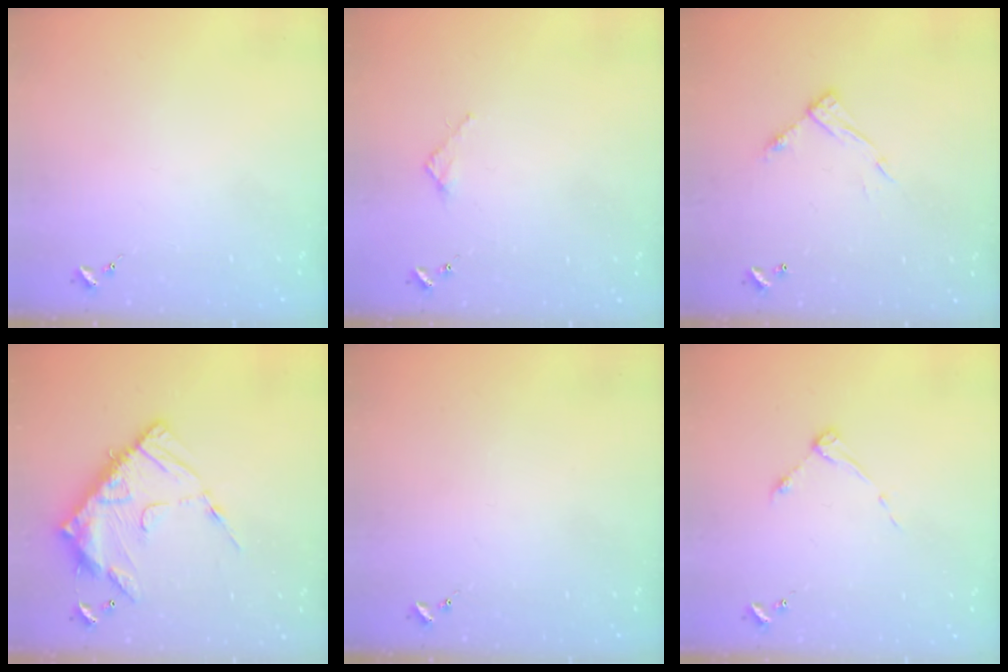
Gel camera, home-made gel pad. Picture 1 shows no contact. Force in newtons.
{"total": 2.4, "press": 2.3, "slide": 0.3}
{"total": 9.4, "press": 9.4, "slide": 0.5}
{"total": 16.0, "press": 15.9, "slide": 1.5}
{"total": 0.0}
{"total": 4.3, "press": 4.3, "slide": 0.6}